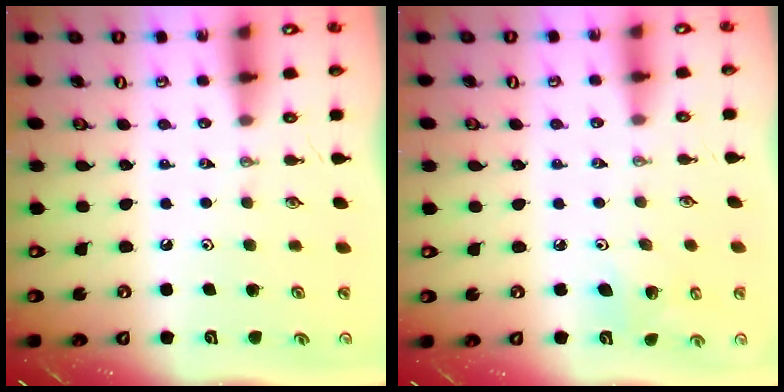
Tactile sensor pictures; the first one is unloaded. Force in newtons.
{"total": 5.0, "press": 4.5, "slide": 2.2}